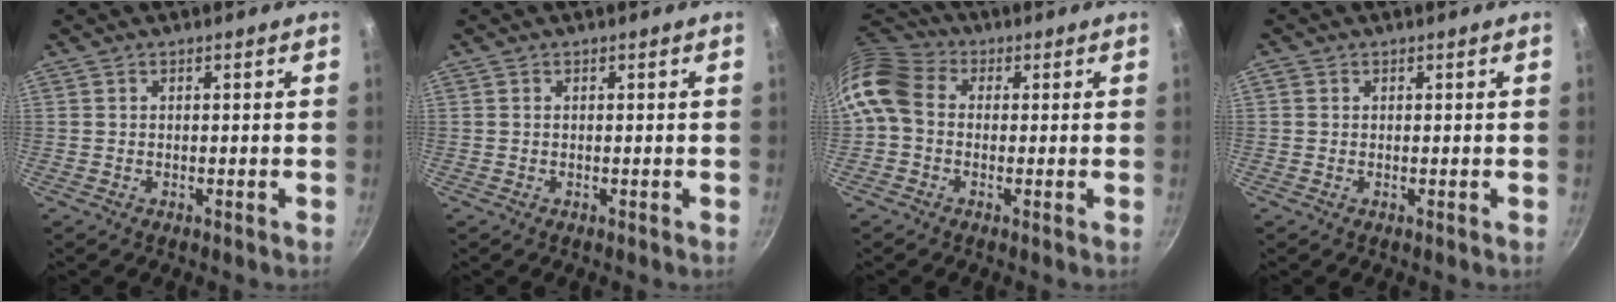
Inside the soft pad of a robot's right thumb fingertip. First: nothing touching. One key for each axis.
{"total": 0.0}
{"total": 9.5, "fx": -0.2, "fy": 7.4, "fz": 5.8, "tx": -0.107, "ty": 0.025, "tz": -0.025}
{"total": 0.6, "fx": 0.1, "fy": 0.5, "fz": 0.2, "tx": -0.006, "ty": 0.001, "tz": -0.001}